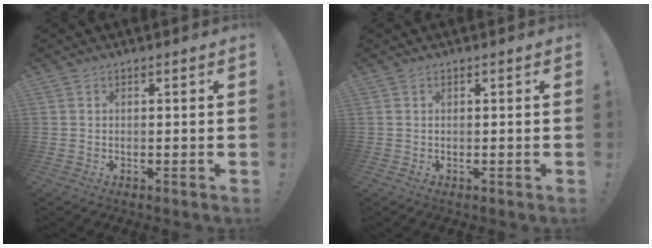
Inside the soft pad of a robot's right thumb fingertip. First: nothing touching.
{"total": 0.0}